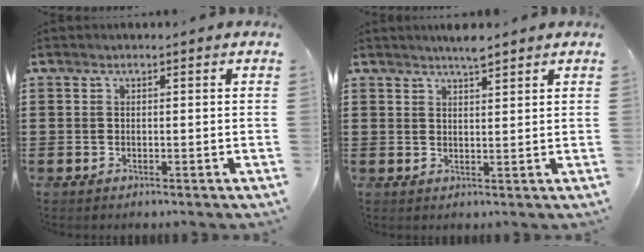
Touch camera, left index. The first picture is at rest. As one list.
[{"total": 2.8, "force": [2.5, 0.2, 1.3], "torque": [-0.028, 0.000, 0.046]}]